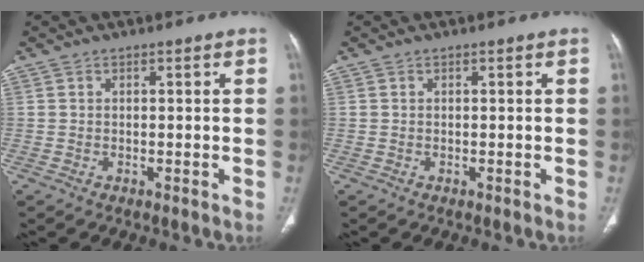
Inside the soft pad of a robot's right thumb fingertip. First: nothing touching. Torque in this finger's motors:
{"motor_torque": [-0.01, 0.01, 0.00, 0.00, 0.02]}